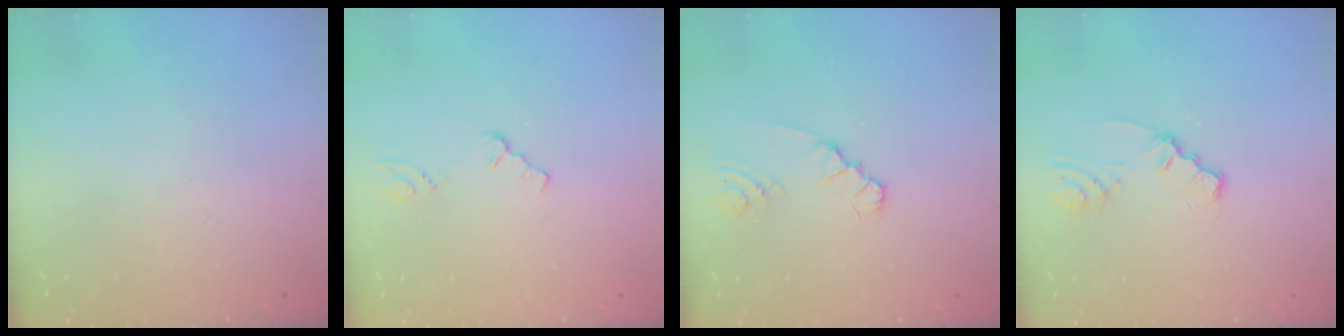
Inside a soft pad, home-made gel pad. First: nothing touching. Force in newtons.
{"total": 0.5, "press": 0.5, "slide": 0.1}
{"total": 1.8, "press": 1.8, "slide": 0.2}
{"total": 2.1, "press": 2.1, "slide": 0.2}